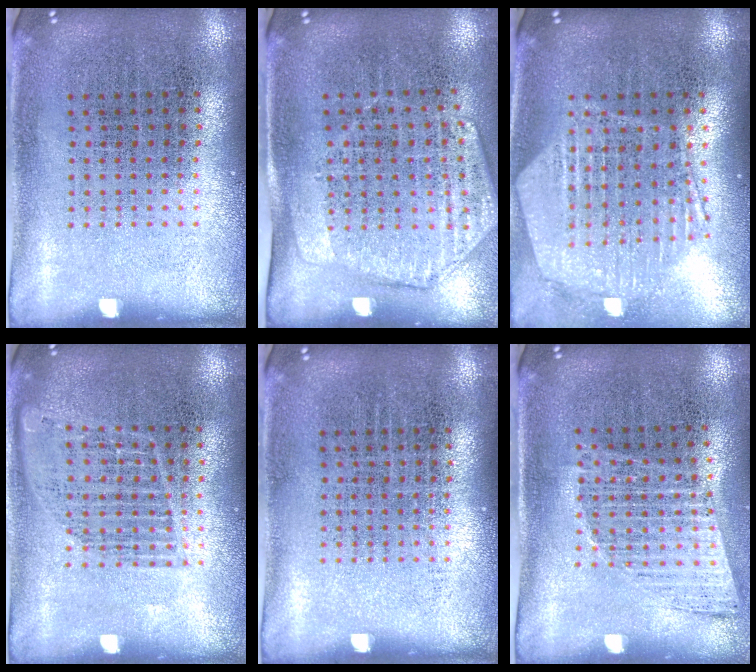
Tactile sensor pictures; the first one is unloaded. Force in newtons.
{"total": 1.8, "press": 1.5, "slide": 1.0}
{"total": 1.4, "press": 1.4, "slide": 0.3}
{"total": 1.1, "press": 1.1, "slide": 0.3}
{"total": 0.0}
{"total": 1.0, "press": 1.0, "slide": 0.4}